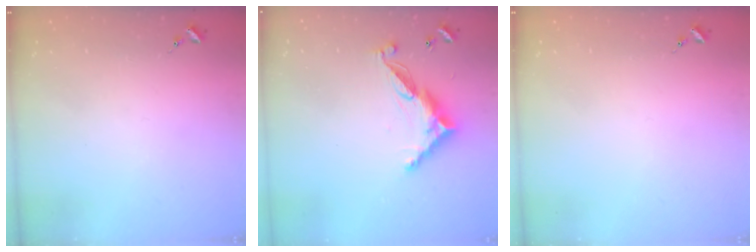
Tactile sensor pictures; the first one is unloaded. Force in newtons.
{"total": 11.6, "press": 11.6, "slide": 0.3}
{"total": 0.0}